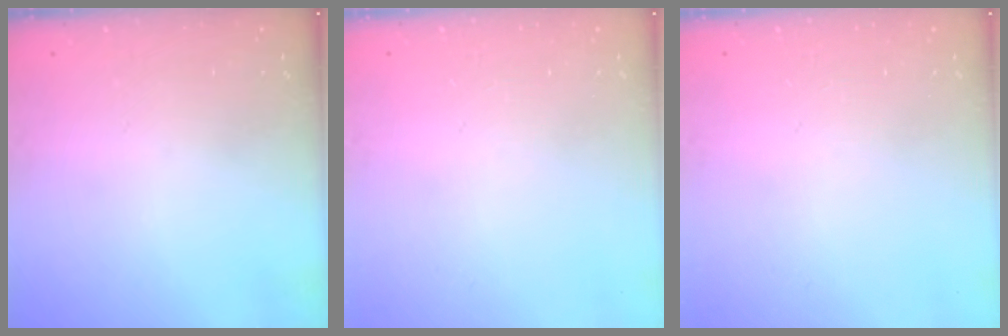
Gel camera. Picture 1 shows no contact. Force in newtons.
{"total": 0.0}
{"total": 0.0}